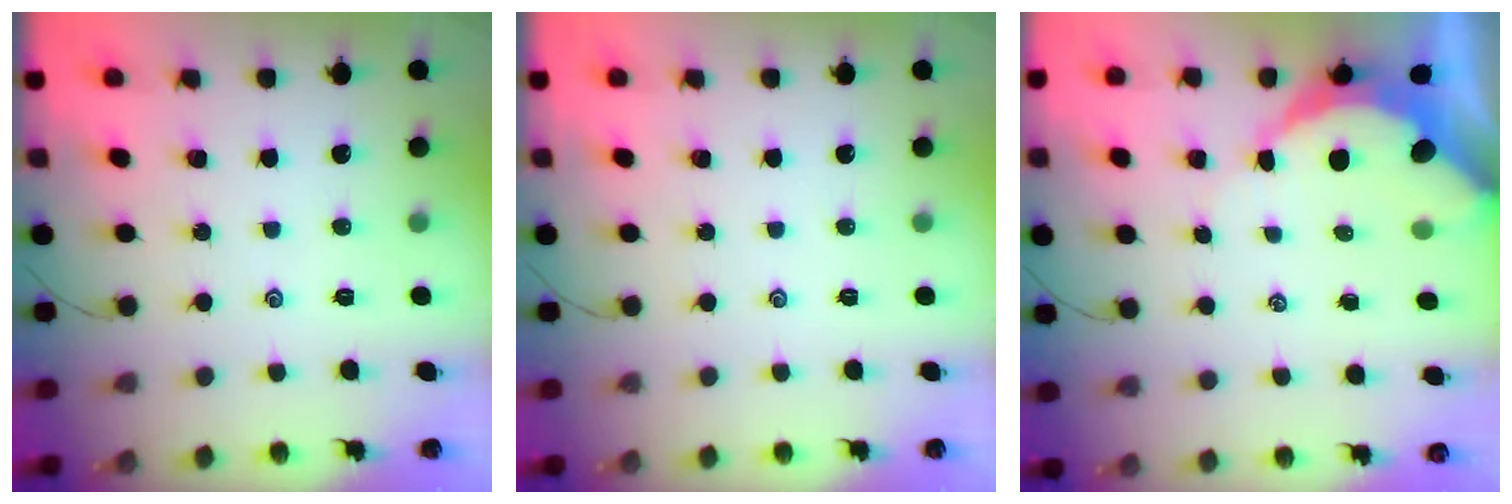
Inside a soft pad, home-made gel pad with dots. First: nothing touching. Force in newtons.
{"total": 0.0}
{"total": 7.2, "press": 7.1, "slide": 1.0}